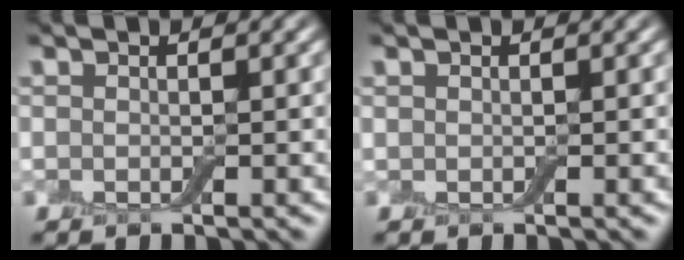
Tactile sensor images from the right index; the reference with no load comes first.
{"total": 0.0}